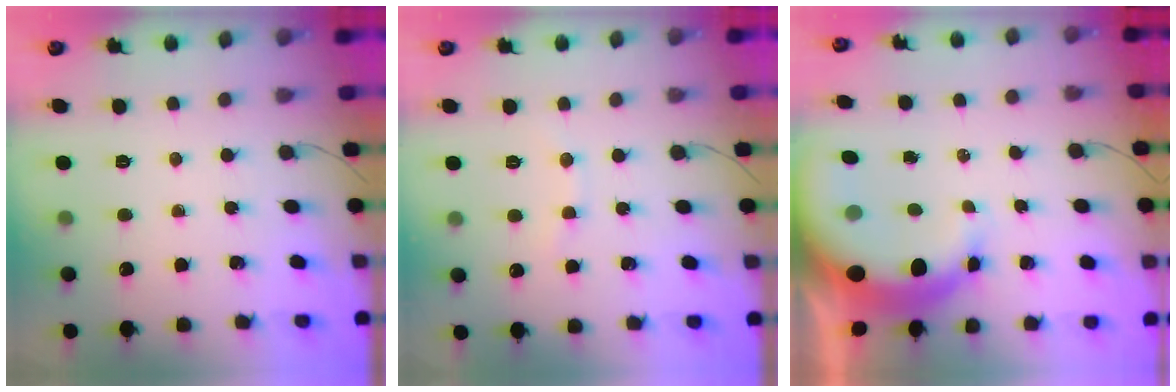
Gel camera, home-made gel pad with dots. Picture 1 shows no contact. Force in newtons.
{"total": 4.0, "press": 3.9, "slide": 1.1}
{"total": 10.0, "press": 9.8, "slide": 2.1}